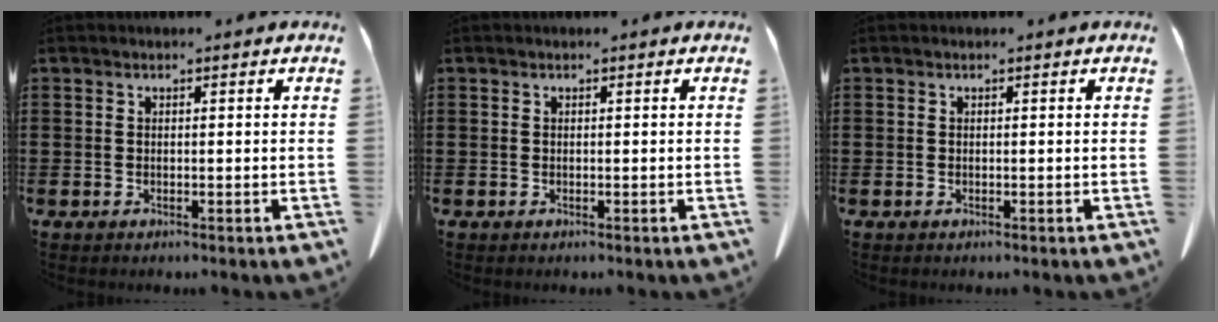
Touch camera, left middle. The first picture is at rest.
{"total": 0.0}
{"total": 0.0}